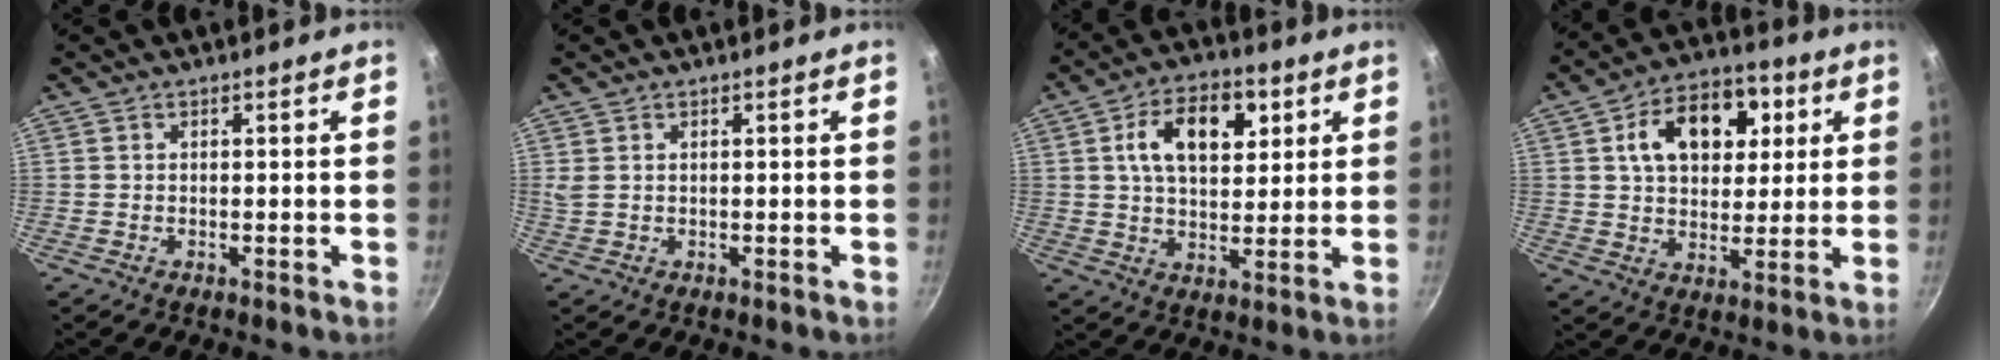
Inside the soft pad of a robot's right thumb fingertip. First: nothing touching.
{"total": 1.3, "force": [0.5, 0.7, 0.9], "torque": [-0.027, 0.006, 0.019]}
{"total": 12.8, "force": [4.2, 7.5, 9.5], "torque": [-0.133, -0.002, 0.067]}
{"total": 15.3, "force": [4.6, 10.0, 10.6], "torque": [-0.130, 0.005, 0.071]}